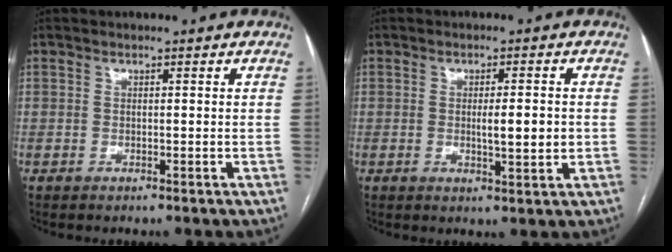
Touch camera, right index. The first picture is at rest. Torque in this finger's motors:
{"motor_torque": [0.97, 0.00, 0.41, 0.07]}